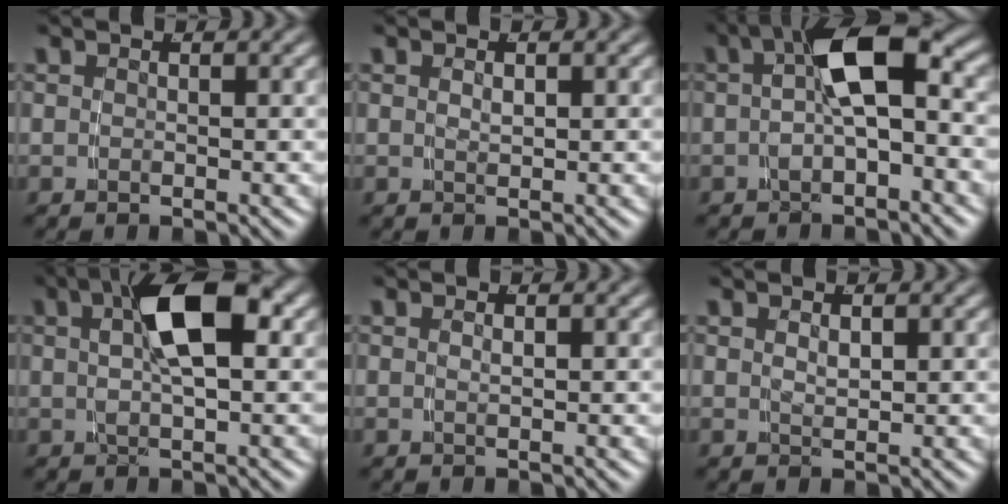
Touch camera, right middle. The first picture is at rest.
{"total": 0.8, "force": [0.1, -0.3, 0.7], "torque": [-0.006, -0.002, 0.008]}
{"total": 6.9, "force": [-0.3, 2.7, 6.3], "torque": [-0.099, 0.010, -0.005]}
{"total": 8.3, "force": [1.4, 3.1, 7.5], "torque": [-0.123, 0.014, 0.025]}
{"total": 0.8, "force": [-0.1, -0.6, 0.5], "torque": [-0.007, -0.001, 0.003]}
{"total": 1.0, "force": [0.3, -0.2, 0.9], "torque": [-0.009, -0.002, 0.013]}